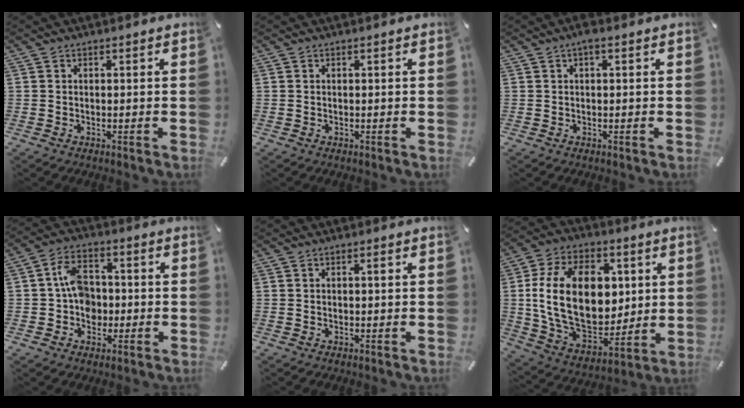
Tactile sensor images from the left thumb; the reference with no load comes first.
{"total": 0.0}
{"total": 2.0, "force": [0.5, 0.4, 1.8], "torque": [-0.036, 0.004, 0.008]}
{"total": 7.7, "force": [-0.4, 6.2, 4.5], "torque": [-0.080, 0.011, -0.006]}
{"total": 1.0, "force": [0.3, 0.3, 0.9], "torque": [-0.018, 0.002, 0.004]}
{"total": 23.7, "force": [2.9, 16.1, 17.1], "torque": [-0.317, -0.008, 0.056]}